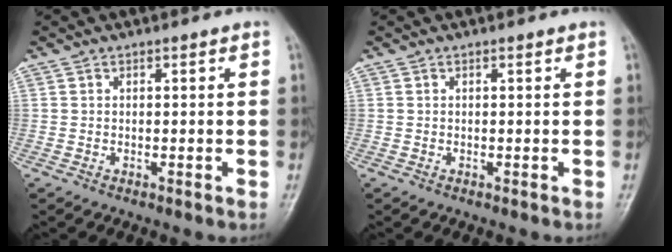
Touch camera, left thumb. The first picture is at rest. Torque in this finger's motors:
{"motor_torque": [-0.02, 0.02, 0.00, 0.00, 0.00]}